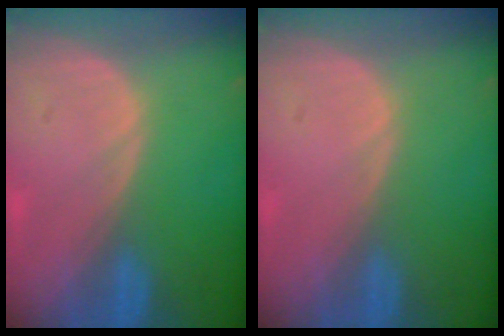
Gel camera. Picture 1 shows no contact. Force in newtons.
{"total": 0.0}